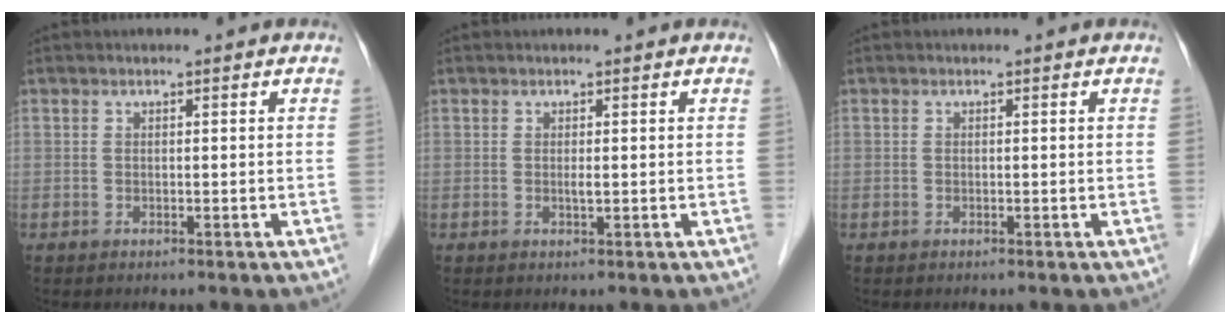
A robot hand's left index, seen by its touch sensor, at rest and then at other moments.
{"total": 0.7, "force": [0.1, 0.0, 0.7], "torque": [-0.015, -0.002, 0.002]}
{"total": 0.0}